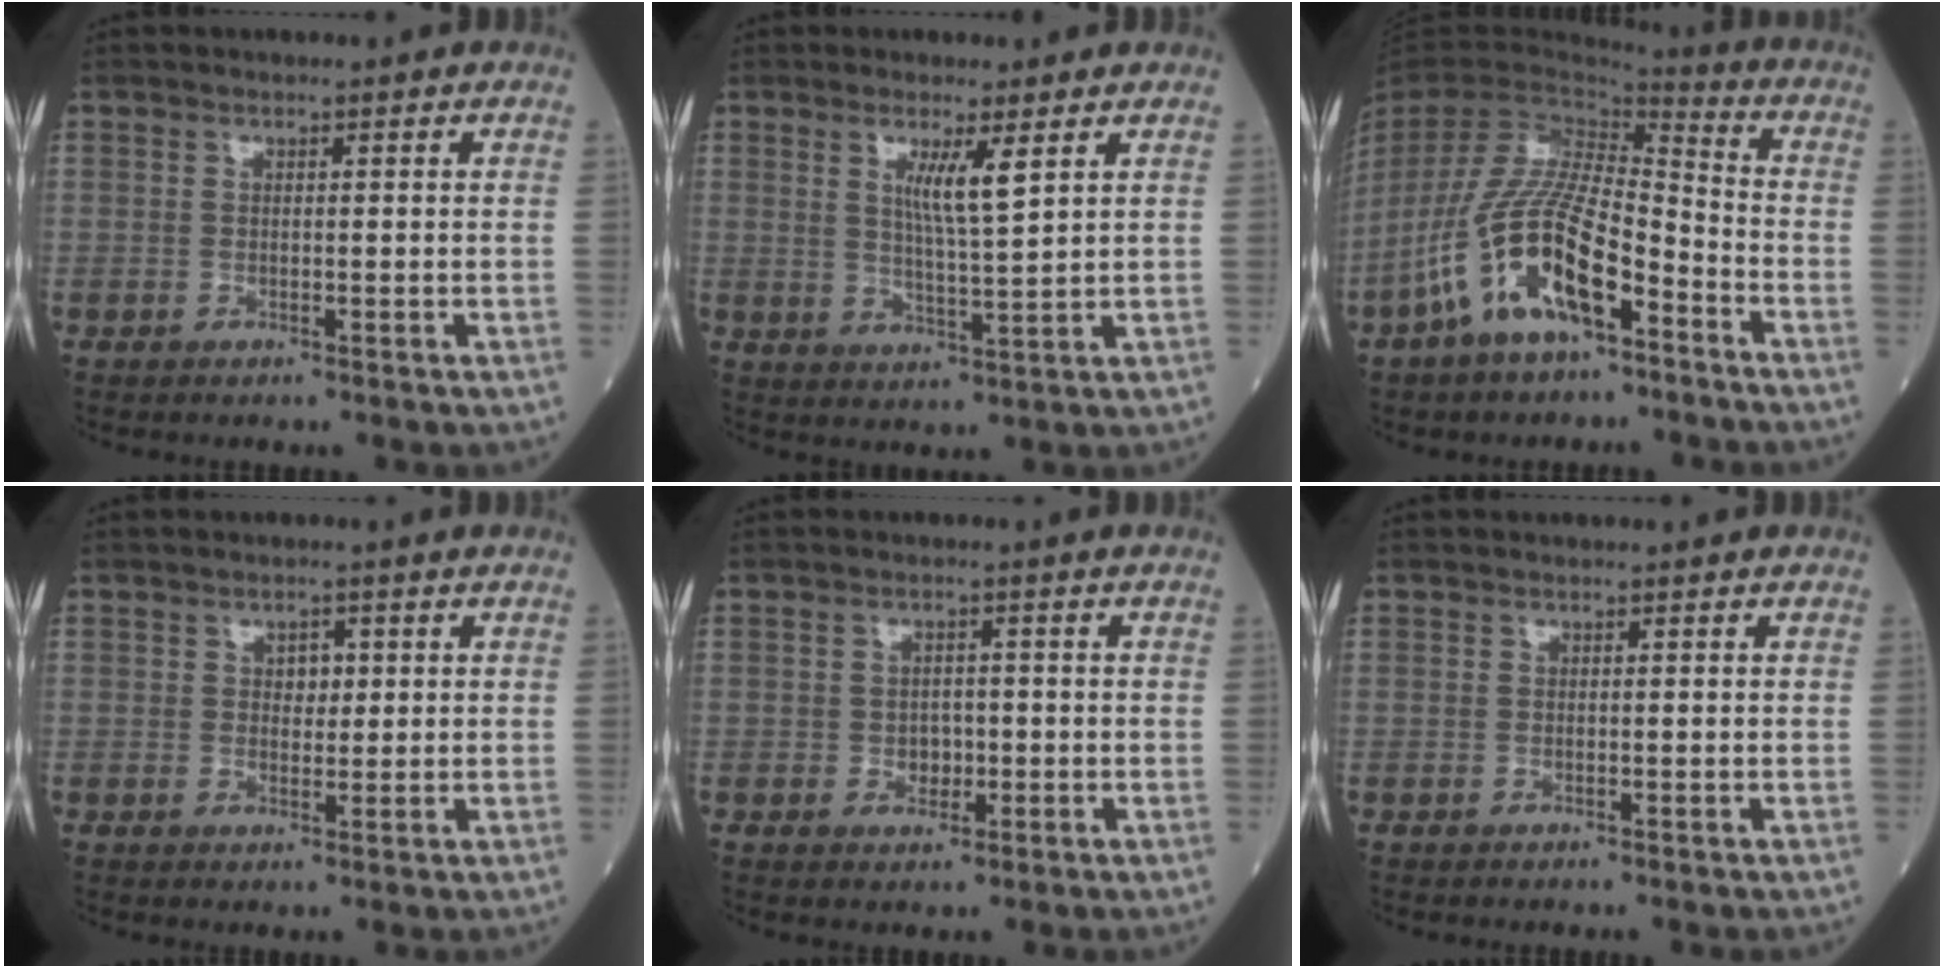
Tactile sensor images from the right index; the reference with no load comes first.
{"total": 5.0, "force": [2.3, -0.2, 4.5], "torque": [-0.081, -0.010, 0.041]}
{"total": 14.9, "force": [-7.7, 4.7, 11.9], "torque": [-0.250, 0.001, -0.140]}
{"total": 2.1, "force": [0.6, 1.5, 1.4], "torque": [-0.011, 0.000, 0.007]}
{"total": 2.4, "force": [-0.5, 1.9, 1.4], "torque": [-0.016, 0.005, -0.003]}
{"total": 0.0}